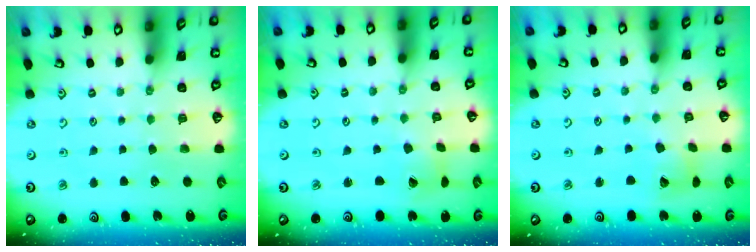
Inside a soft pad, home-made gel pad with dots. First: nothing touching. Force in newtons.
{"total": 2.0, "press": 2.0, "slide": 0.3}
{"total": 7.1, "press": 7.1, "slide": 1.0}